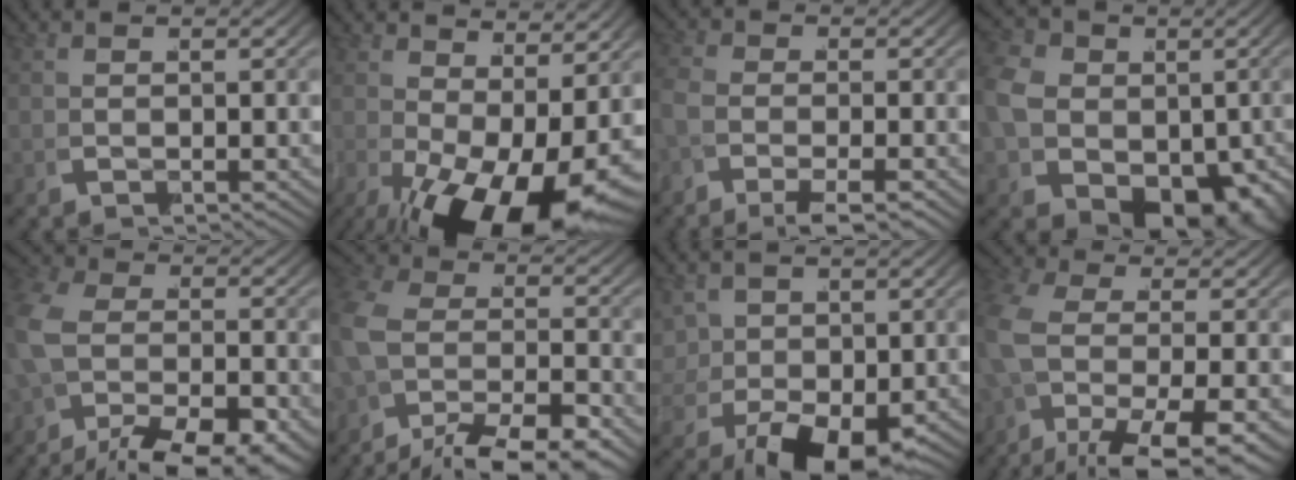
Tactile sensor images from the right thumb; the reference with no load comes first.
{"total": 10.6, "force": [-1.9, 5.4, 8.9], "torque": [-0.131, -0.044, -0.002]}
{"total": 2.5, "force": [-1.8, 0.9, 1.4], "torque": [-0.031, -0.005, -0.034]}
{"total": 11.7, "force": [-1.9, 8.9, 7.3], "torque": [-0.164, -0.071, -0.001]}
{"total": 7.8, "force": [-3.6, 4.5, 5.3], "torque": [-0.096, -0.031, -0.044]}
{"total": 8.4, "force": [-4.4, 5.0, 5.2], "torque": [-0.086, -0.029, -0.061]}
{"total": 5.0, "force": [0.1, 3.4, 3.7], "torque": [-0.082, -0.039, 0.025]}
{"total": 9.0, "force": [-2.9, 4.5, 7.2], "torque": [-0.160, -0.036, -0.021]}